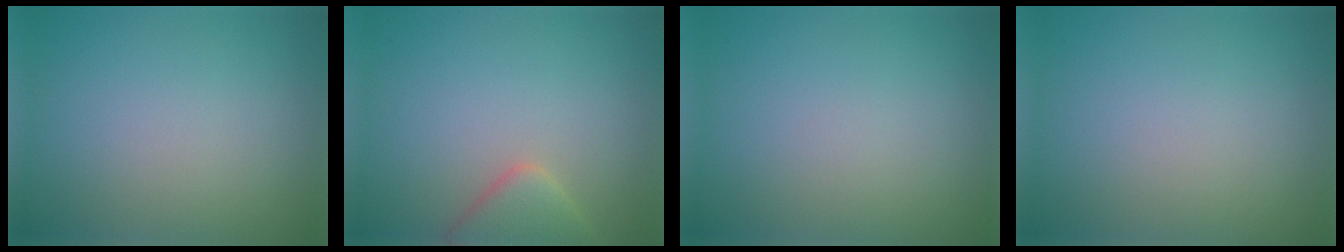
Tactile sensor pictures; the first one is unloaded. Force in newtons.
{"total": 3.7, "press": 3.7, "slide": 0.2}
{"total": 0.0}
{"total": 0.0}